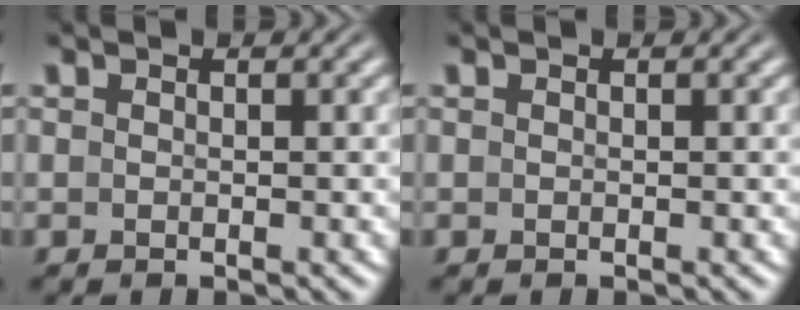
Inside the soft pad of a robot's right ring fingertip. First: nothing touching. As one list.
[{"total": 0.0}]